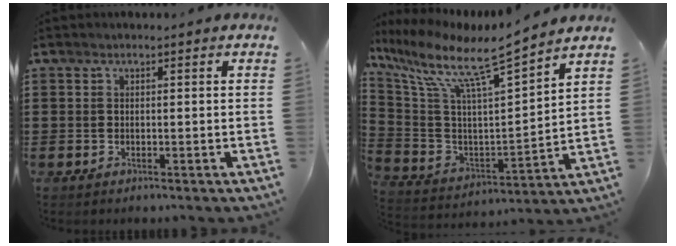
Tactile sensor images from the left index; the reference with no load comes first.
{"total": 10.4, "force": [8.1, 0.4, 6.6], "torque": [-0.159, -0.061, 0.127]}